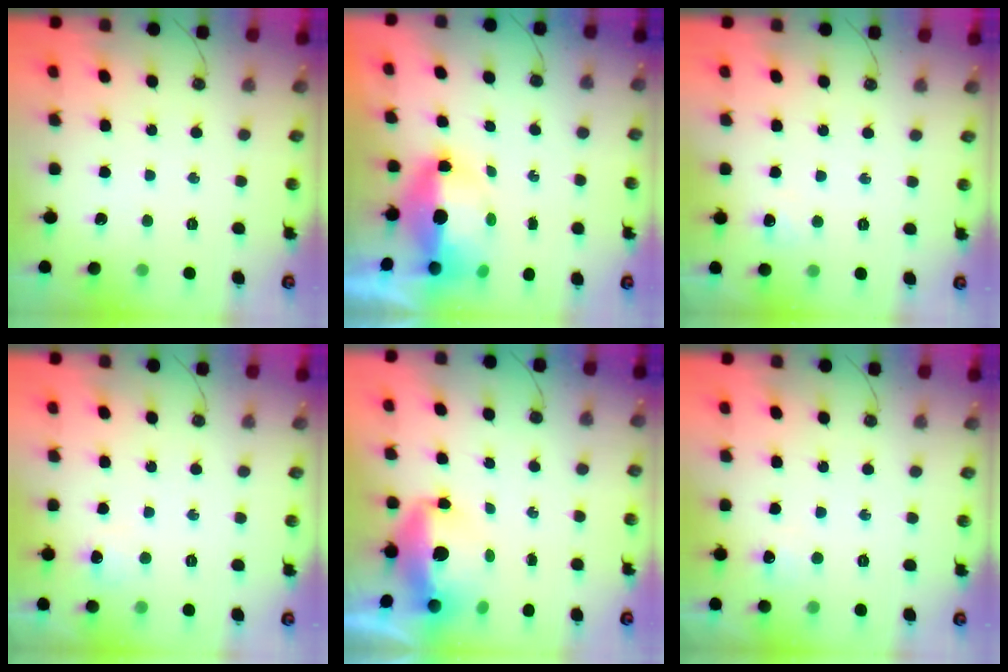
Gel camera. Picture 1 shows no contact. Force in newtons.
{"total": 8.7, "press": 8.5, "slide": 1.8}
{"total": 4.7, "press": 4.7, "slide": 0.3}
{"total": 5.7, "press": 5.7, "slide": 0.8}
{"total": 10.5, "press": 10.4, "slide": 1.2}
{"total": 4.3, "press": 4.3, "slide": 0.6}